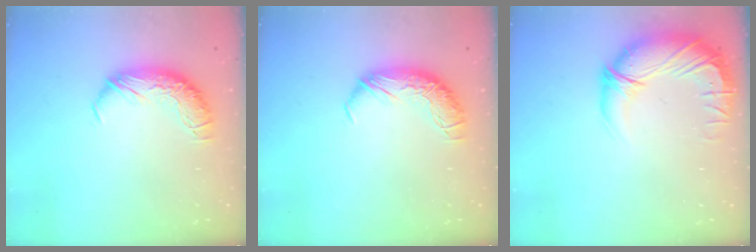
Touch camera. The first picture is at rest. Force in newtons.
{"total": 0.0}
{"total": 3.7, "press": 1.1, "slide": 3.5}